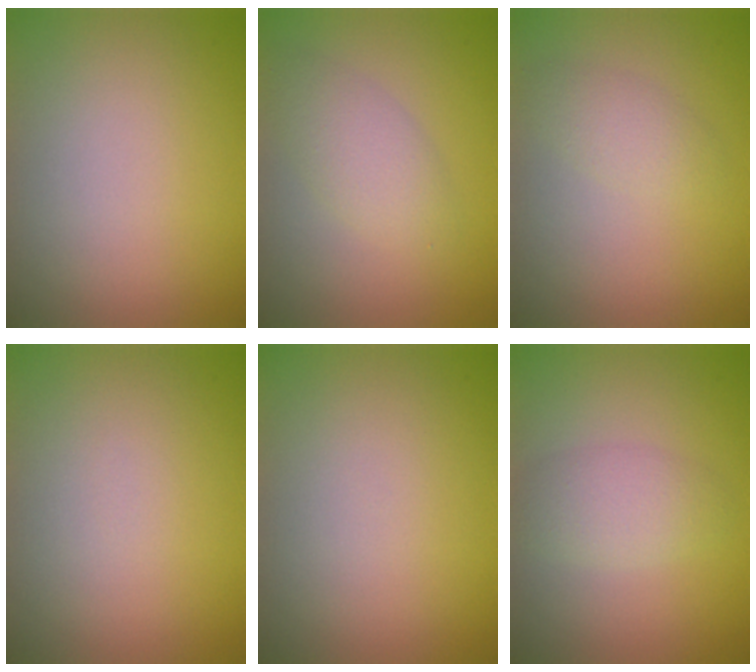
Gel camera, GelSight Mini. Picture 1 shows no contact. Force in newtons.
{"total": 2.8, "press": 2.8, "slide": 0.2}
{"total": 1.7, "press": 1.7, "slide": 0.0}
{"total": 0.0}
{"total": 0.0}
{"total": 2.4, "press": 2.4, "slide": 0.1}